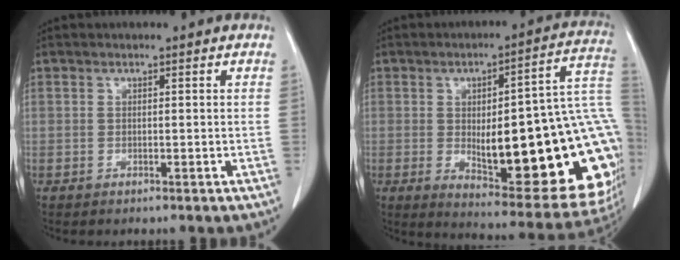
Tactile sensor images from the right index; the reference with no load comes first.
{"total": 30.8, "force": [-3.6, 7.4, 29.7], "torque": [-0.292, 0.019, -0.034]}